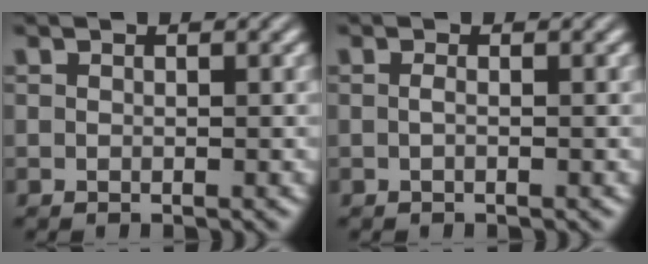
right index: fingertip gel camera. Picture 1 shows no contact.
{"total": 1.0, "force": [-0.5, -0.9, 0.3], "torque": [-0.007, -0.006, -0.004]}